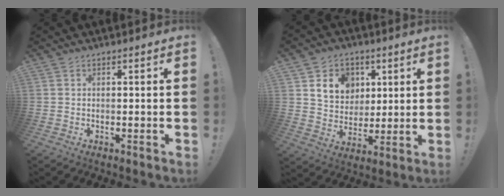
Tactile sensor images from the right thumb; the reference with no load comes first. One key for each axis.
{"total": 12.1, "fx": 5.3, "fy": 10.0, "fz": 4.4, "tx": -0.062, "ty": -0.024, "tz": 0.107}